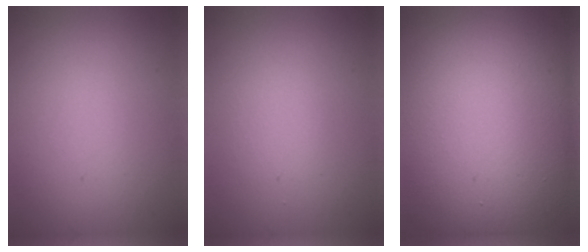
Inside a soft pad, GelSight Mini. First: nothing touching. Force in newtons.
{"total": 1.3, "press": 1.2, "slide": 0.1}
{"total": 16.5, "press": 16.5, "slide": 1.4}